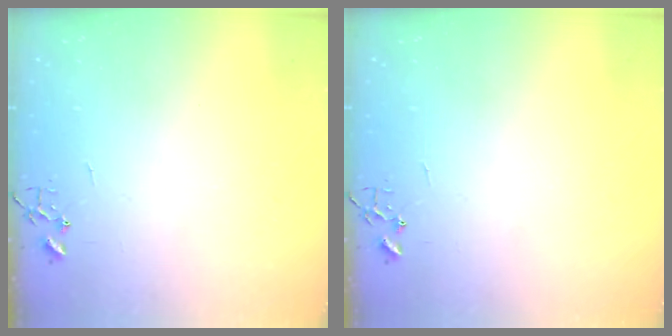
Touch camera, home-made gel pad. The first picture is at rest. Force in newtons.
{"total": 0.0}